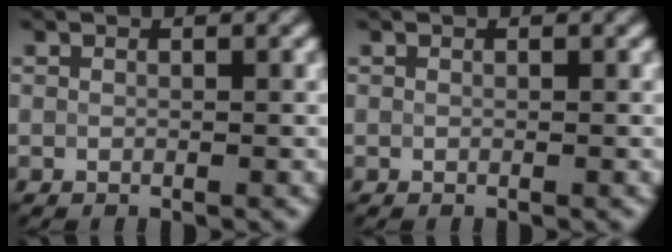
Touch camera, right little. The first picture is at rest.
{"total": 0.0}